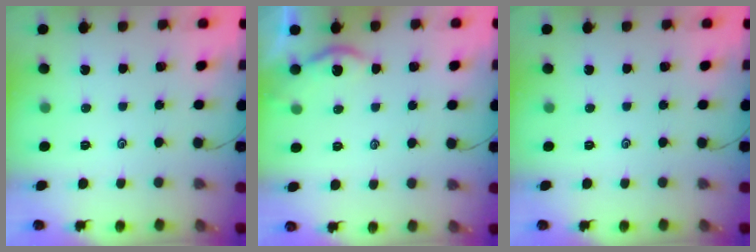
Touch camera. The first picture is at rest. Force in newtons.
{"total": 1.8, "press": 1.8, "slide": 0.3}
{"total": 0.0}